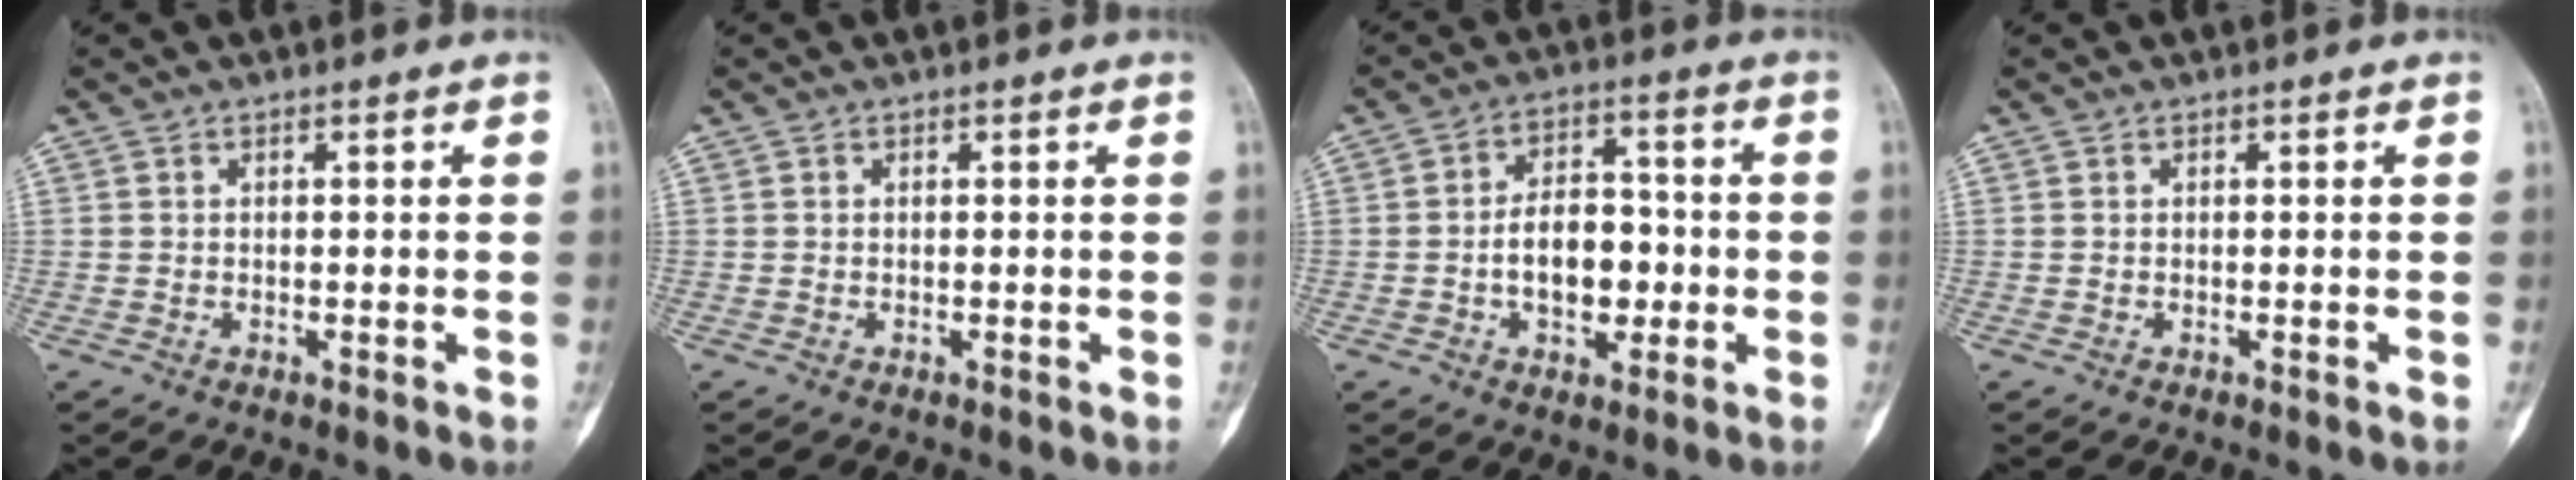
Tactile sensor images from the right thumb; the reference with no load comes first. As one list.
[{"total": 0.0}, {"total": 9.8, "force": [-1.6, 6.2, 7.4], "torque": [-0.085, 0.019, -0.031]}, {"total": 0.0}]